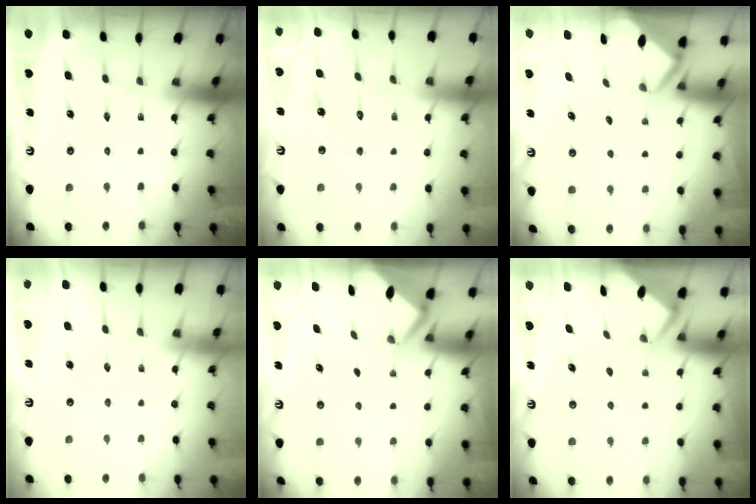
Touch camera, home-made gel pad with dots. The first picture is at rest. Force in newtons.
{"total": 8.4, "press": 8.3, "slide": 0.5}
{"total": 3.9, "press": 3.9, "slide": 0.2}
{"total": 1.7, "press": 1.7, "slide": 0.3}
{"total": 2.7, "press": 2.7, "slide": 0.2}
{"total": 2.6, "press": 2.6, "slide": 0.4}